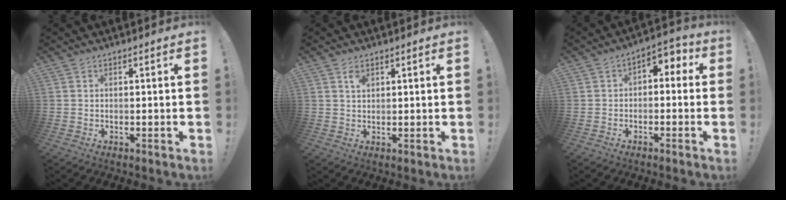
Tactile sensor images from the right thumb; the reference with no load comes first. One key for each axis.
{"total": 2.4, "fx": 1.3, "fy": 1.3, "fz": 1.4, "tx": -0.013, "ty": -0.006, "tz": 0.021}
{"total": 3.9, "fx": -1.6, "fy": 2.7, "fz": 2.3, "tx": -0.025, "ty": 0.015, "tz": -0.029}